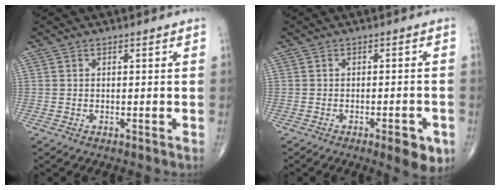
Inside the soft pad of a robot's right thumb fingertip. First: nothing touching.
{"total": 5.8, "force": [-2.7, 1.9, 4.7], "torque": [-0.051, 0.003, -0.031]}